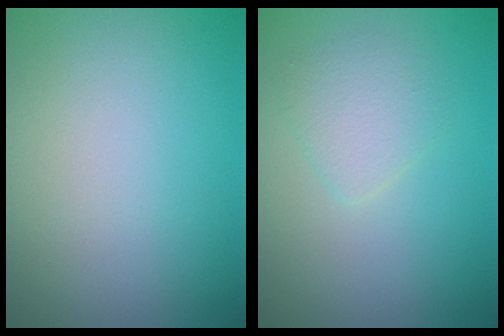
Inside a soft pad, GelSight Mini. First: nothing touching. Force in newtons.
{"total": 1.9, "press": 1.9, "slide": 0.1}